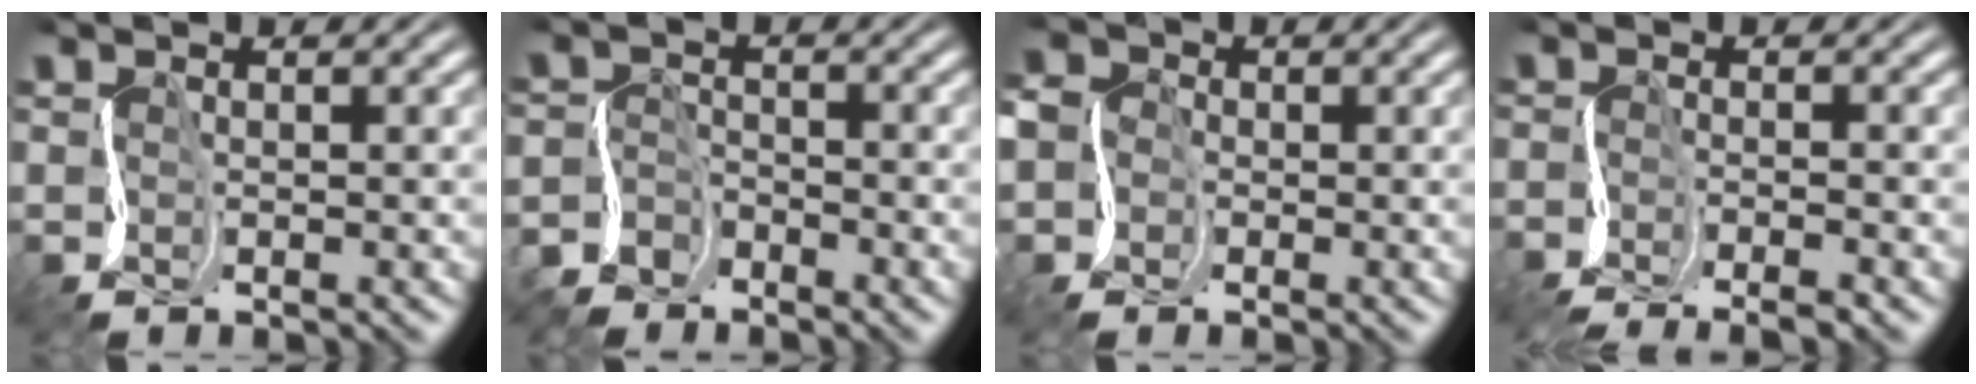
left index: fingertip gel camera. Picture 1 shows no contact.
{"total": 3.7, "force": [-3.3, 1.5, 0.4], "torque": [-0.011, 0.000, -0.074]}
{"total": 4.0, "force": [-1.3, 3.7, 0.9], "torque": [-0.016, 0.009, -0.051]}
{"total": 3.8, "force": [-3.2, 0.3, 2.1], "torque": [-0.031, -0.006, -0.065]}